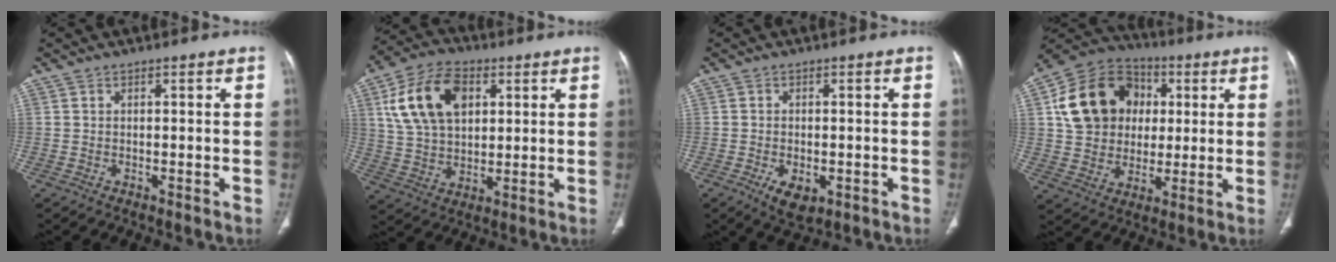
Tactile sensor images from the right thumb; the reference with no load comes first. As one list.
[{"total": 15.7, "force": [5.1, 10.0, 10.9], "torque": [-0.189, 0.001, 0.098]}, {"total": 5.0, "force": [-1.9, 2.8, 3.8], "torque": [-0.061, -0.001, -0.021]}, {"total": 17.9, "force": [3.7, 14.8, 9.4], "torque": [-0.147, 0.016, 0.065]}]